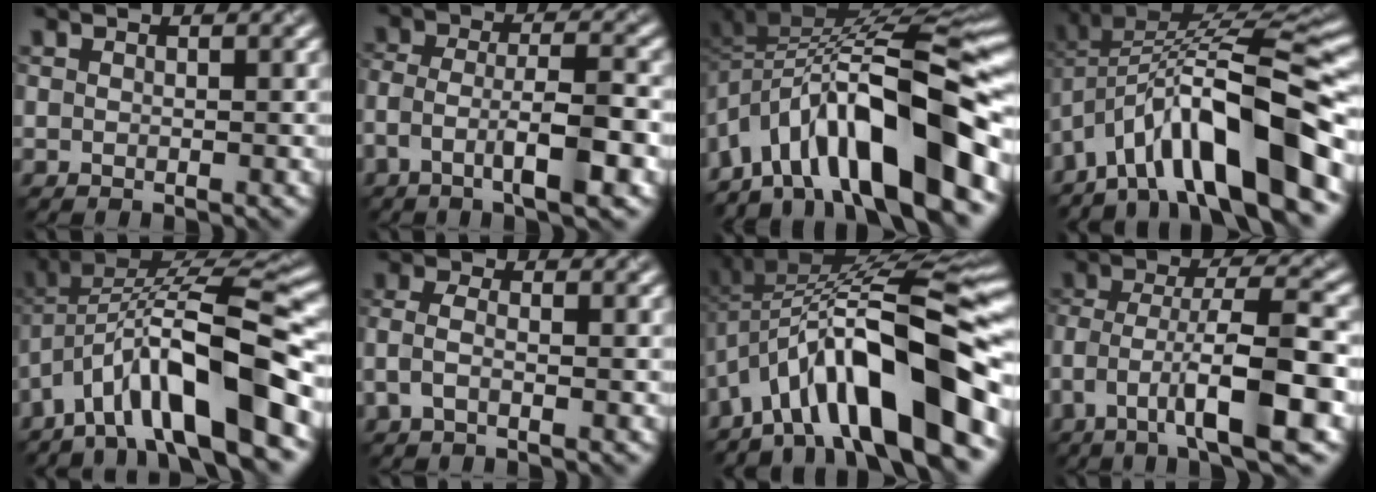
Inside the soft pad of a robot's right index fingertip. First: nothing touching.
{"total": 5.8, "force": [-2.8, 1.5, 4.9], "torque": [-0.090, 0.013, -0.055]}
{"total": 13.3, "force": [-6.5, 4.6, 10.6], "torque": [-0.162, 0.028, -0.105]}
{"total": 12.4, "force": [-6.2, 3.4, 10.2], "torque": [-0.151, 0.021, -0.102]}
{"total": 11.6, "force": [-5.3, 3.3, 9.8], "torque": [-0.151, 0.022, -0.091]}
{"total": 1.9, "force": [-0.9, 0.8, 1.5], "torque": [-0.043, 0.009, -0.029]}
{"total": 13.3, "force": [-6.4, 3.4, 11.2], "torque": [-0.165, 0.028, -0.102]}
{"total": 8.7, "force": [-3.8, 2.6, 7.4], "torque": [-0.135, 0.016, -0.071]}